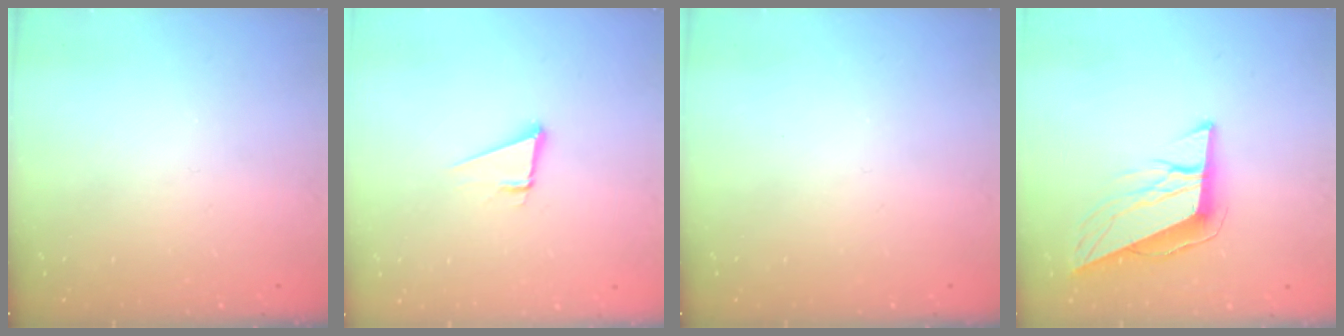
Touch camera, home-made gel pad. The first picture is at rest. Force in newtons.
{"total": 4.8, "press": 3.6, "slide": 3.1}
{"total": 0.0}
{"total": 10.5, "press": 10.2, "slide": 2.4}